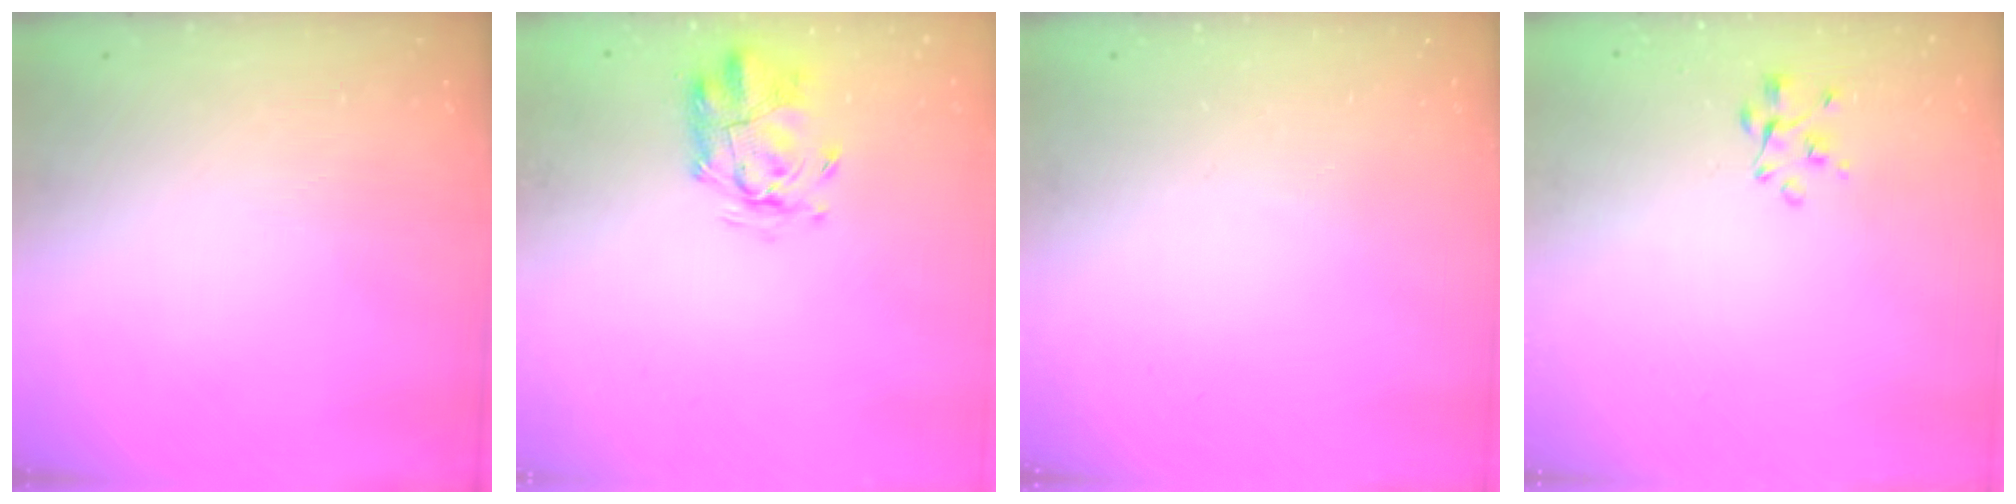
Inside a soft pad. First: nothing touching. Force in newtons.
{"total": 2.6, "press": 2.4, "slide": 0.9}
{"total": 0.0}
{"total": 2.4, "press": 2.3, "slide": 0.8}